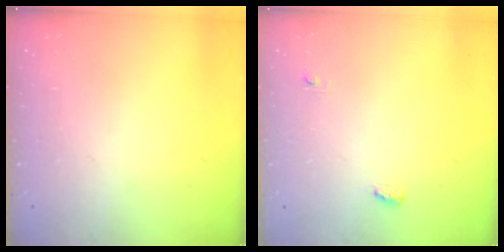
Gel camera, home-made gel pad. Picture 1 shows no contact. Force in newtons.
{"total": 3.9, "press": 3.8, "slide": 1.0}